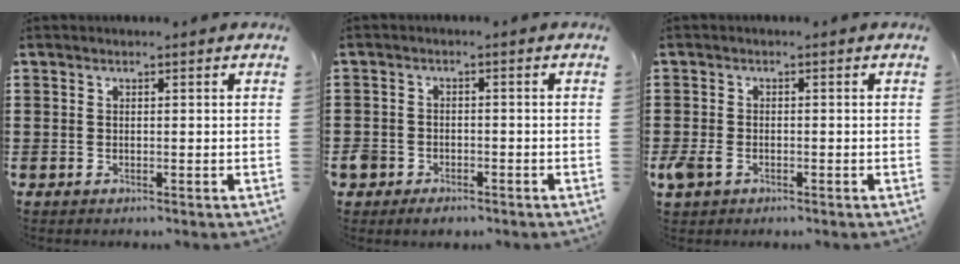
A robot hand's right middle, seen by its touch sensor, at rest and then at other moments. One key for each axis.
{"total": 2.3, "fx": -1.8, "fy": 1.3, "fz": 0.3, "tx": -0.018, "ty": 0.001, "tz": -0.043}
{"total": 2.5, "fx": -1.2, "fy": 1.6, "fz": 1.6, "tx": -0.052, "ty": -0.006, "tz": -0.028}